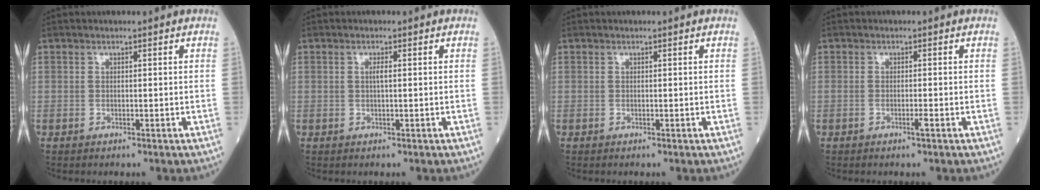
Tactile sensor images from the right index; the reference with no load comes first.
{"total": 1.0, "force": [0.1, 0.0, 1.0], "torque": [-0.022, 0.001, 0.000]}
{"total": 0.0}
{"total": 1.0, "force": [-0.5, -0.1, 0.8], "torque": [-0.018, -0.001, -0.010]}